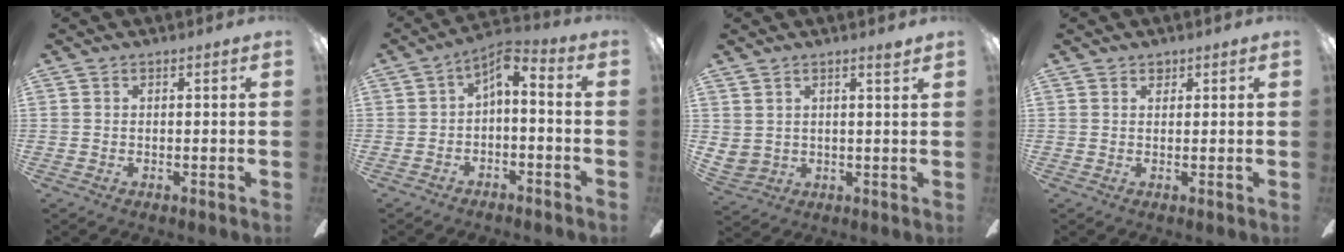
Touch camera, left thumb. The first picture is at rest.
{"total": 4.2, "force": [-0.2, 2.5, 3.3], "torque": [-0.055, 0.000, -0.006]}
{"total": 4.2, "force": [3.2, 2.5, 1.0], "torque": [-0.022, -0.012, 0.060]}
{"total": 1.2, "force": [0.9, 0.8, 0.3], "torque": [0.001, -0.001, 0.014]}